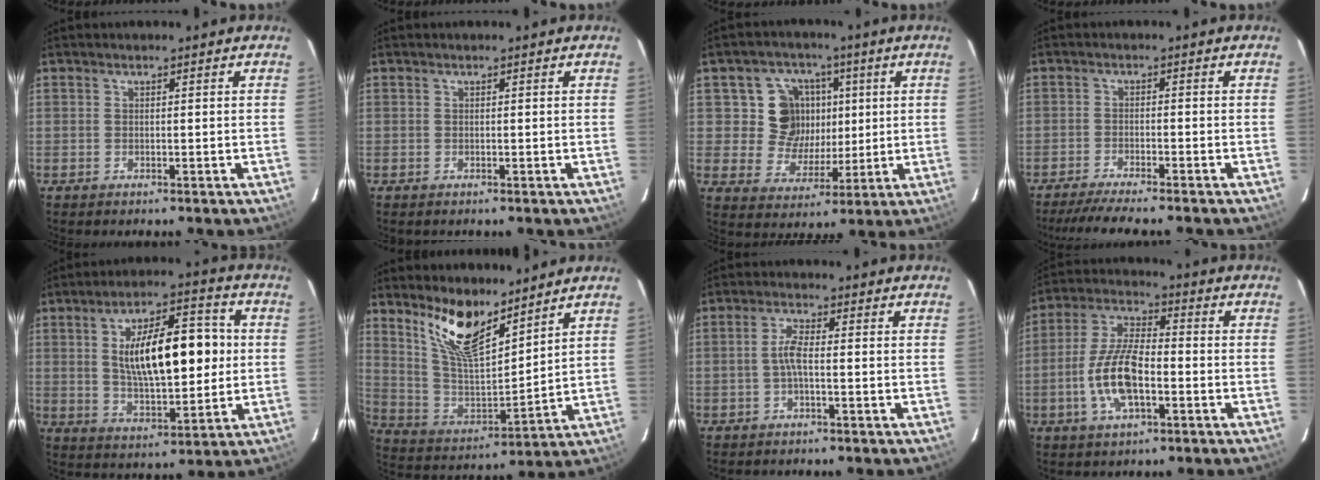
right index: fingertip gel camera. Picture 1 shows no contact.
{"total": 0.0}
{"total": 10.3, "force": [2.4, 9.7, 2.4], "torque": [-0.059, 0.006, 0.040]}
{"total": 7.8, "force": [-6.9, -0.2, 3.6], "torque": [-0.083, -0.013, -0.111]}
{"total": 16.5, "force": [2.0, 6.4, 15.1], "torque": [-0.250, 0.017, 0.043]}
{"total": 13.6, "force": [9.8, 4.3, 8.3], "torque": [-0.166, -0.006, 0.198]}
{"total": 2.9, "force": [-0.7, 0.4, 2.8], "torque": [-0.059, 0.006, -0.014]}
{"total": 11.4, "force": [-3.5, 4.4, 9.9], "torque": [-0.207, 0.004, -0.067]}